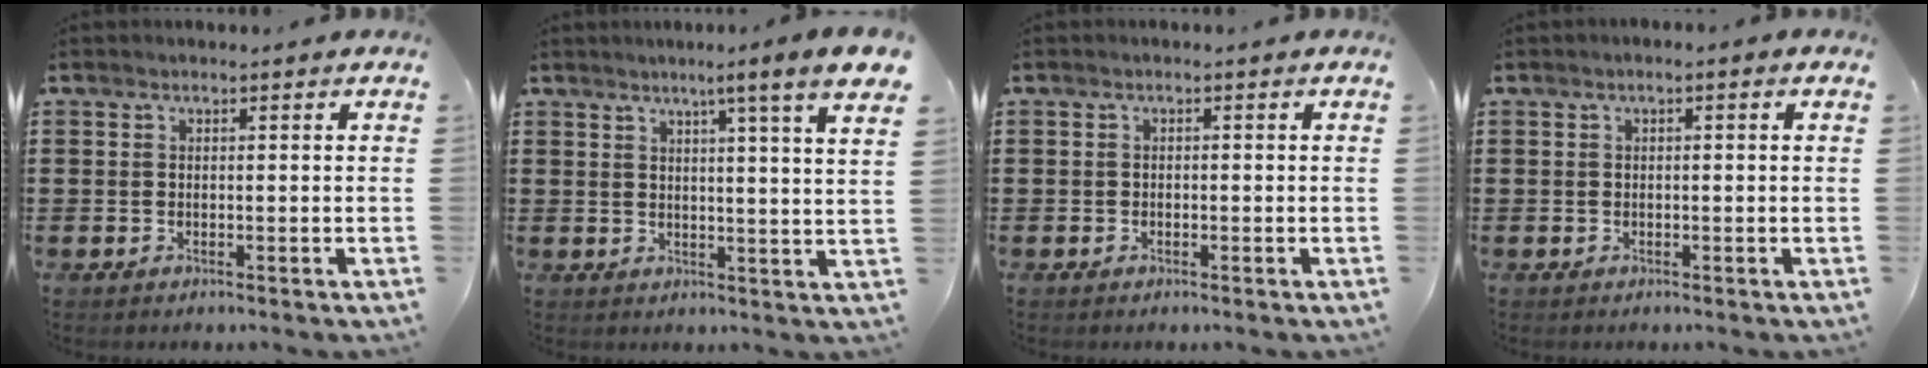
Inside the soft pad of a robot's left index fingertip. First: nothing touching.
{"total": 6.1, "force": [4.0, -1.1, 4.5], "torque": [-0.085, -0.027, 0.058]}
{"total": 0.7, "force": [-0.6, 0.4, 0.1], "torque": [-0.005, 0.000, -0.012]}
{"total": 0.8, "force": [-0.3, 0.1, 0.7], "torque": [-0.012, -0.001, -0.007]}